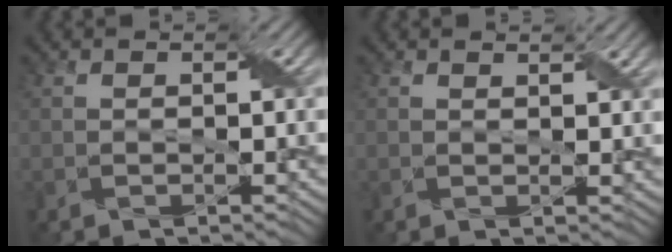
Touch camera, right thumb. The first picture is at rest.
{"total": 1.2, "force": [1.1, 0.2, 0.6], "torque": [-0.012, -0.002, 0.021]}